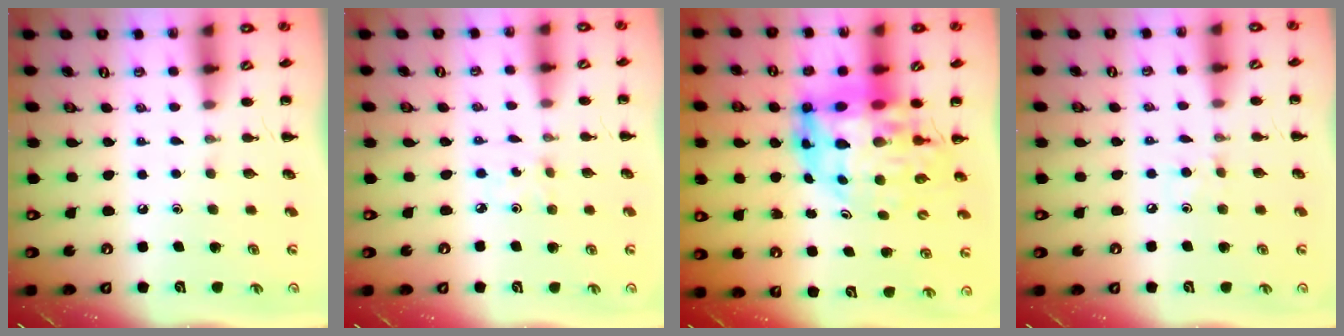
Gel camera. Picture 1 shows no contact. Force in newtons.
{"total": 1.2, "press": 1.1, "slide": 0.4}
{"total": 16.6, "press": 15.8, "slide": 5.1}
{"total": 3.6, "press": 3.4, "slide": 1.3}